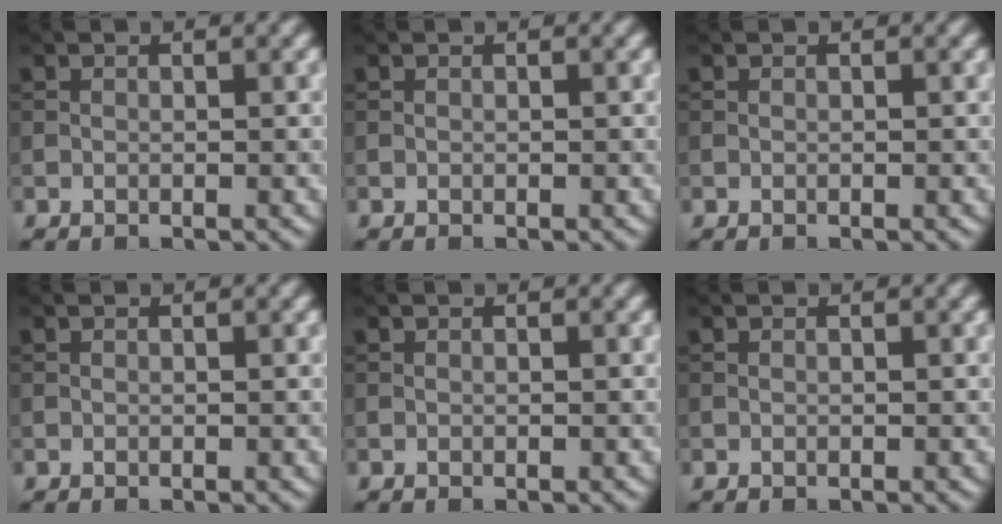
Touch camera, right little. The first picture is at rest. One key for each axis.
{"total": 0.0}
{"total": 0.0}
{"total": 0.0}
{"total": 0.0}
{"total": 0.0}